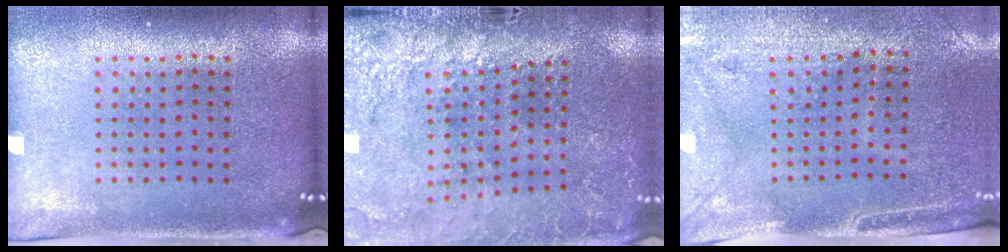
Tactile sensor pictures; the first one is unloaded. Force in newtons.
{"total": 3.0, "press": 3.0, "slide": 0.5}
{"total": 3.0, "press": 2.5, "slide": 1.5}